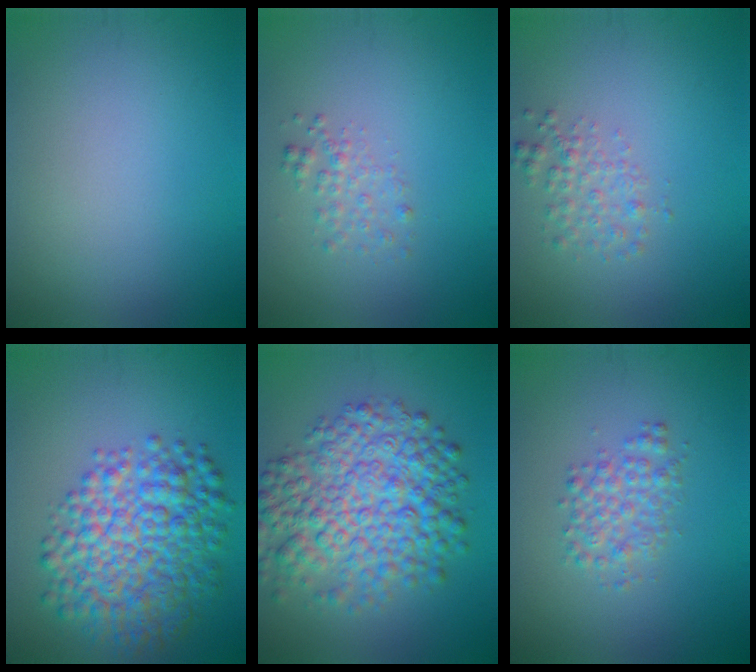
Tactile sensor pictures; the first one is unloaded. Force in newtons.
{"total": 1.5, "press": 1.5, "slide": 0.0}
{"total": 2.0, "press": 2.0, "slide": 0.1}
{"total": 8.6, "press": 8.6, "slide": 0.1}
{"total": 8.9, "press": 8.9, "slide": 0.1}
{"total": 2.6, "press": 2.6, "slide": 0.0}